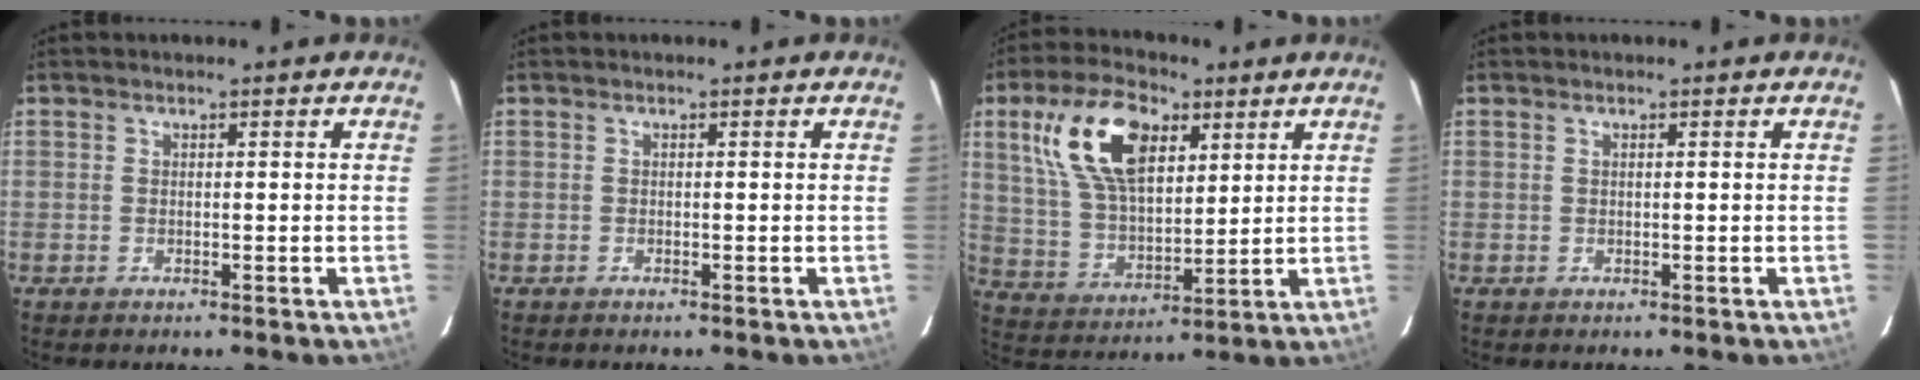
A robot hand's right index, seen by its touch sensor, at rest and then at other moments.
{"total": 0.0}
{"total": 16.4, "force": [7.1, 8.4, 12.1], "torque": [-0.236, 0.025, 0.141]}
{"total": 0.0}